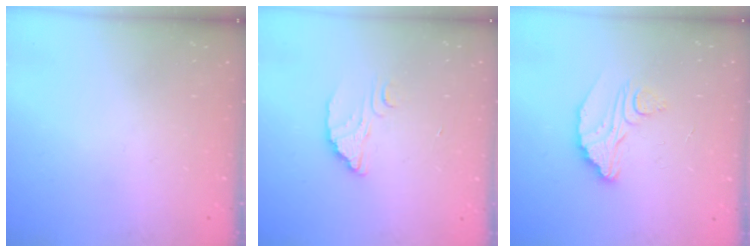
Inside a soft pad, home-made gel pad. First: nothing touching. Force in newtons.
{"total": 2.7, "press": 2.7, "slide": 0.1}
{"total": 10.4, "press": 10.4, "slide": 0.8}